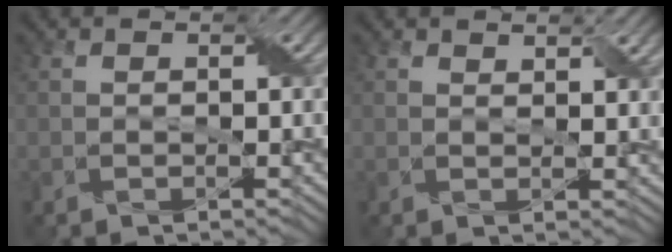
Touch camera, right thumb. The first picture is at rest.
{"total": 1.6, "force": [1.4, 0.5, 0.7], "torque": [-0.014, -0.004, 0.029]}